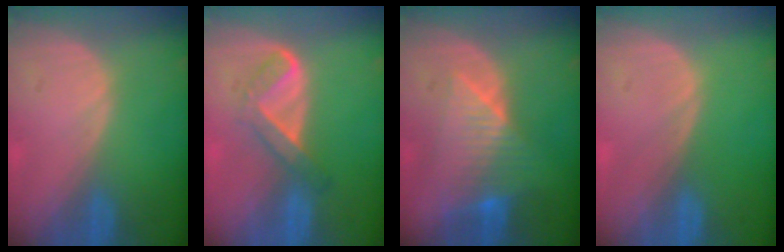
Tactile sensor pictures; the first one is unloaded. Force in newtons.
{"total": 5.5, "press": 4.6, "slide": 3.0}
{"total": 7.8, "press": 7.1, "slide": 3.0}
{"total": 0.0}